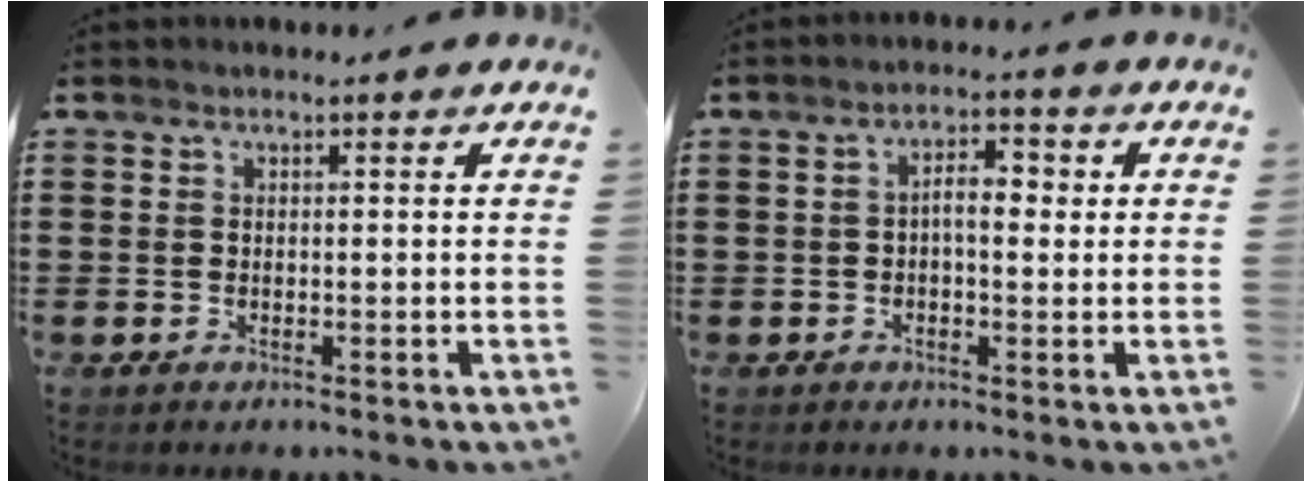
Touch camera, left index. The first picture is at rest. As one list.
[{"total": 4.4, "force": [0.1, 1.7, 4.1], "torque": [-0.070, 0.008, -0.003]}]